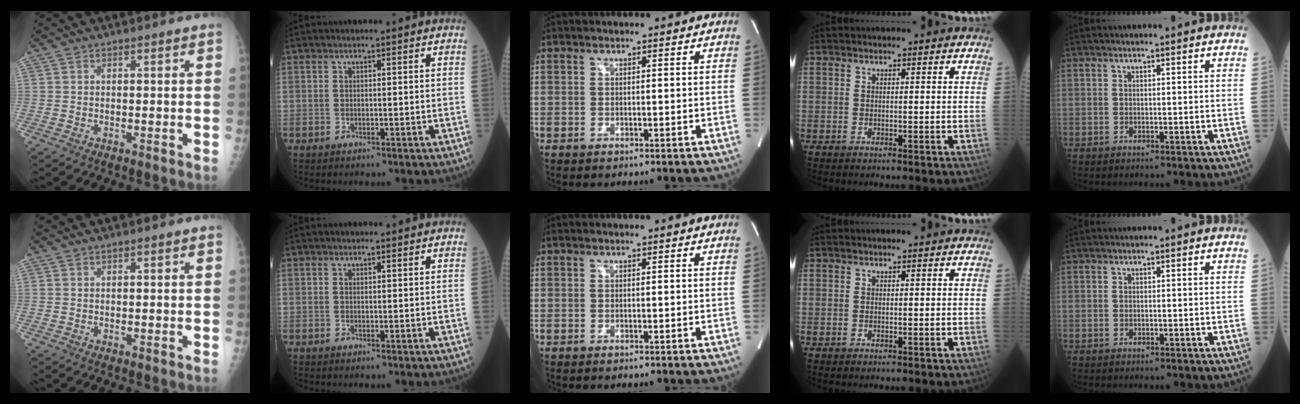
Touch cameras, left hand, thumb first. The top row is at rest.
{"thumb": {"total": 0.7, "force": [0.3, 0.1, 0.6], "torque": [-0.012, 0.003, 0.004]}}